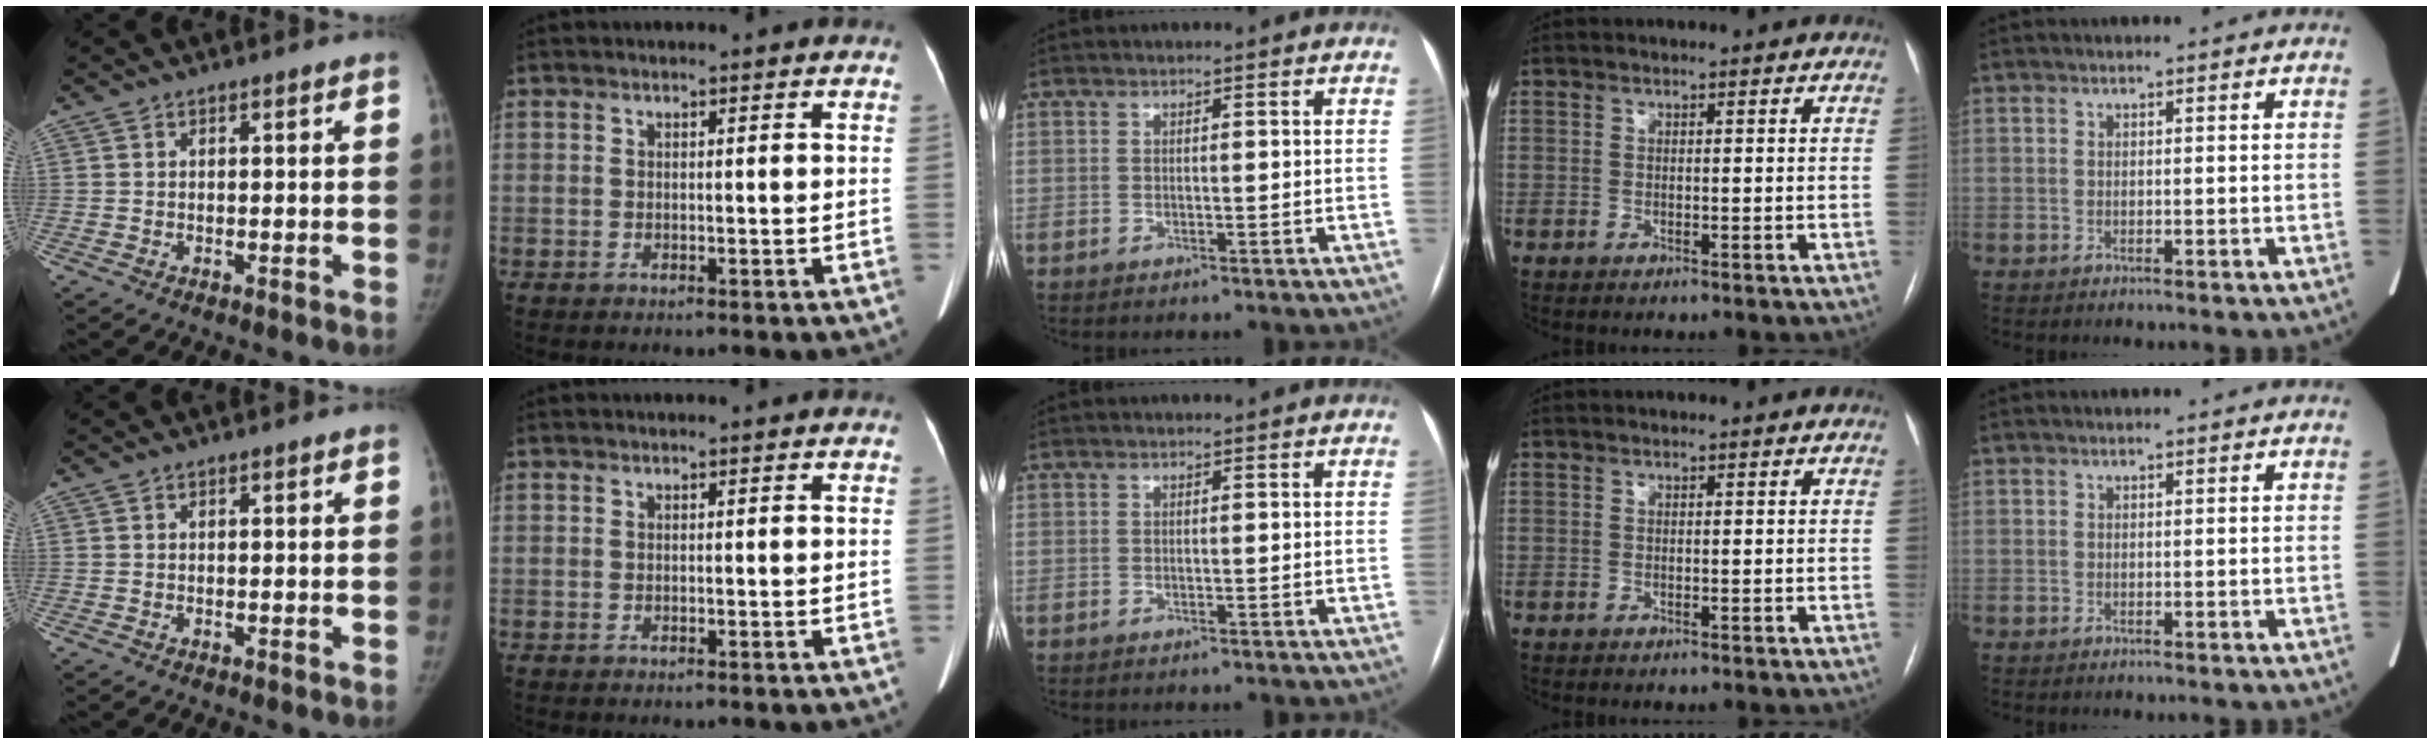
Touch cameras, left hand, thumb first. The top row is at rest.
{}